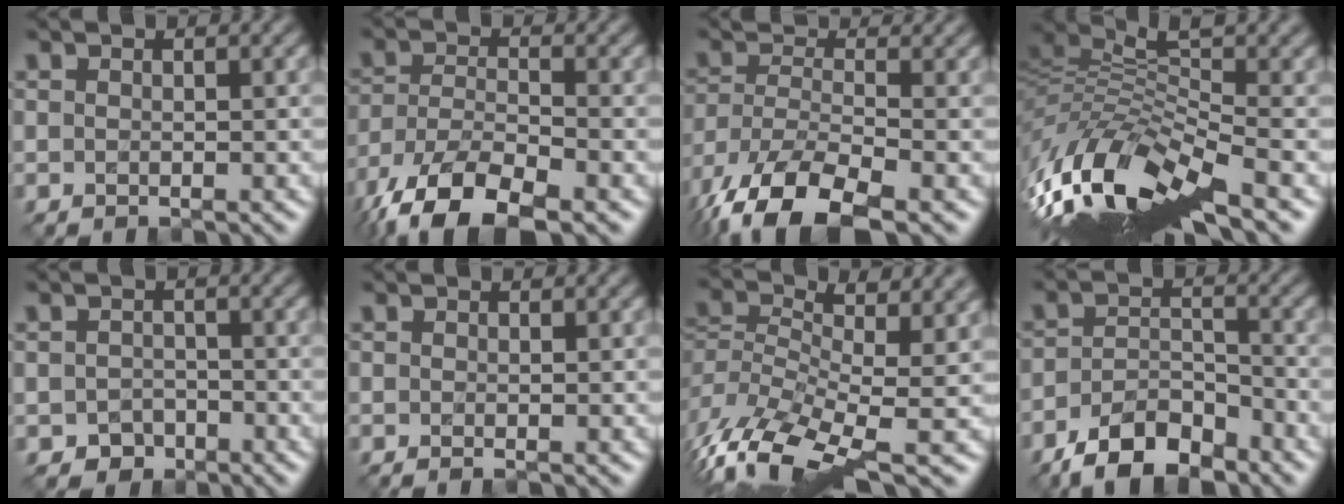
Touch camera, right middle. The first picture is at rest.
{"total": 10.9, "force": [-7.2, 4.4, 7.0], "torque": [-0.149, -0.018, -0.137]}
{"total": 12.7, "force": [-7.1, 5.4, 9.1], "torque": [-0.195, -0.026, -0.129]}
{"total": 12.4, "force": [-4.4, 3.7, 10.9], "torque": [-0.226, 0.012, -0.079]}
{"total": 1.6, "force": [-0.9, 1.4, 0.1], "torque": [0.004, 0.006, -0.018]}
{"total": 0.9, "force": [-0.1, 0.4, 0.8], "torque": [-0.007, -0.008, -0.004]}
{"total": 10.6, "force": [-2.8, 4.7, 9.1], "torque": [-0.215, 0.010, -0.043]}
{"total": 6.6, "force": [-5.0, 2.7, 3.4], "torque": [-0.062, -0.002, -0.097]}